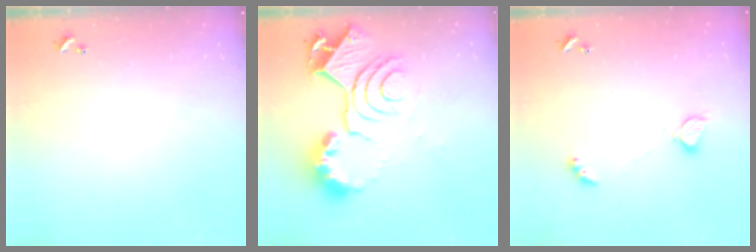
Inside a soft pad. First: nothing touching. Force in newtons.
{"total": 16.4, "press": 16.3, "slide": 1.7}
{"total": 2.2, "press": 2.2, "slide": 0.2}